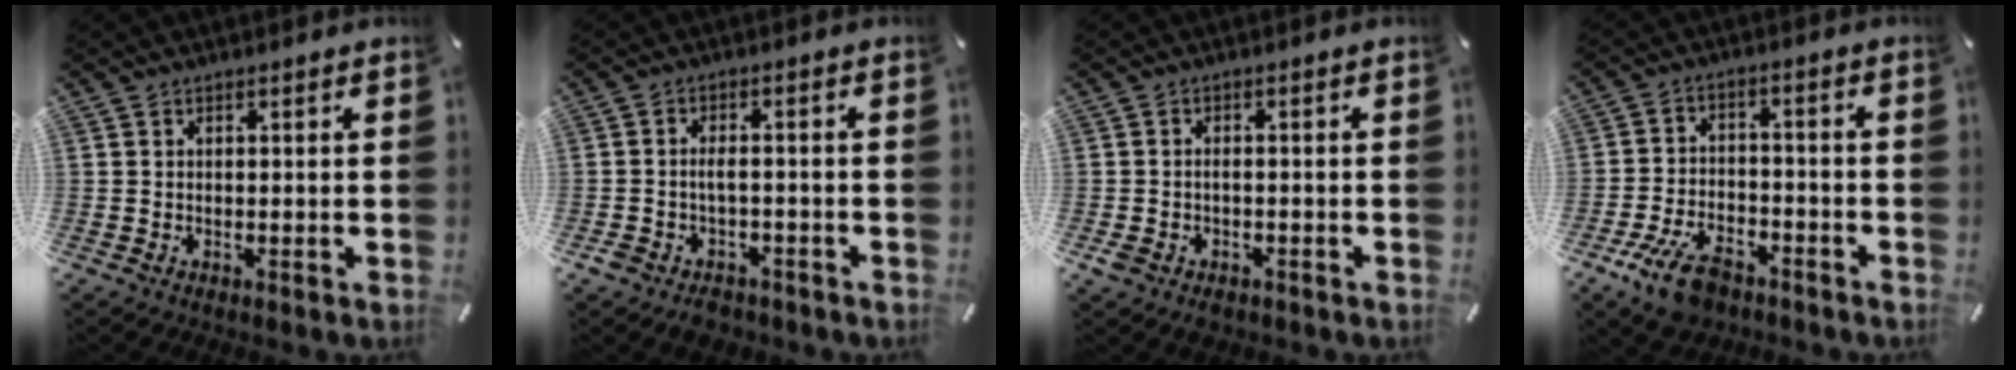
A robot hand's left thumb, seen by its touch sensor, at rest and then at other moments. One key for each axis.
{"total": 3.9, "fx": -1.9, "fy": 2.4, "fz": 2.4, "tx": -0.051, "ty": 0.008, "tz": -0.037}
{"total": 2.4, "fx": -1.1, "fy": 1.6, "fz": 1.5, "tx": -0.028, "ty": 0.004, "tz": -0.021}
{"total": 10.3, "fx": -6.5, "fy": 5.6, "fz": 5.6, "tx": -0.115, "ty": 0.034, "tz": -0.118}